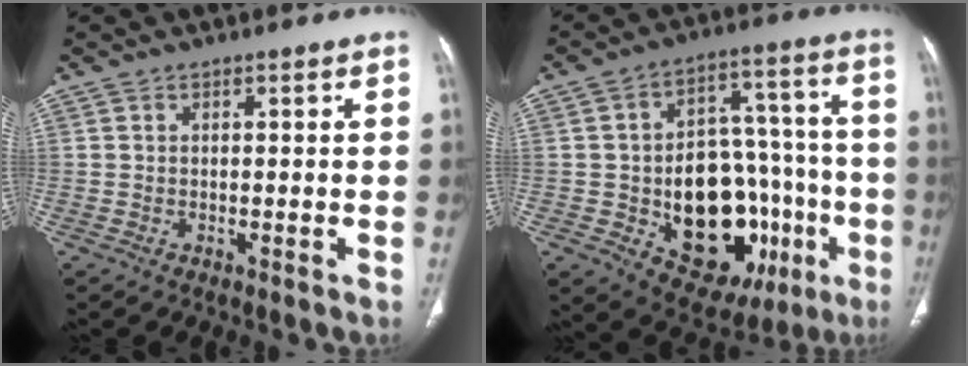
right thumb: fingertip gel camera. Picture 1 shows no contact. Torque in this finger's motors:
{"motor_torque": [2.84, 1.62, 1.31, -0.25, 0.28]}